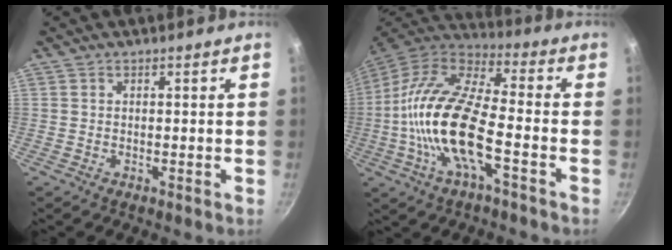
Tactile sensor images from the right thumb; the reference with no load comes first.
{"total": 19.0, "force": [-4.4, 7.2, 17.0], "torque": [-0.329, 0.033, -0.102]}